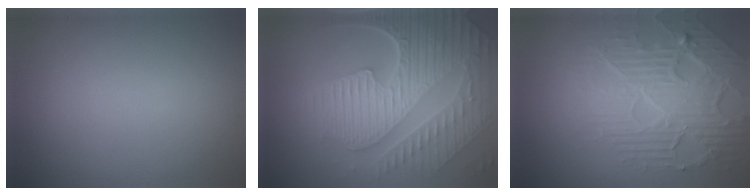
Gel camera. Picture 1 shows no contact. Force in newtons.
{"total": 9.4, "press": 6.4, "slide": 6.9}
{"total": 6.9, "press": 5.0, "slide": 4.7}